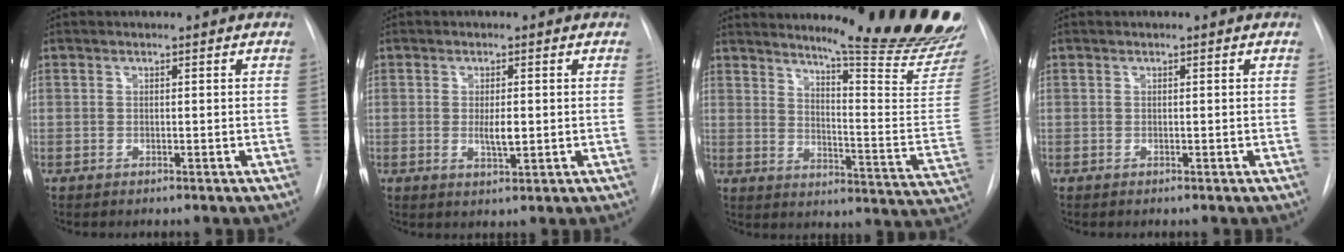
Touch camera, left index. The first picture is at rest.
{"total": 2.9, "force": [-0.1, 0.8, 2.8], "torque": [-0.049, -0.004, 0.001]}
{"total": 21.8, "force": [19.1, 0.0, 10.6], "torque": [-0.150, -0.128, 0.238]}
{"total": 0.0}